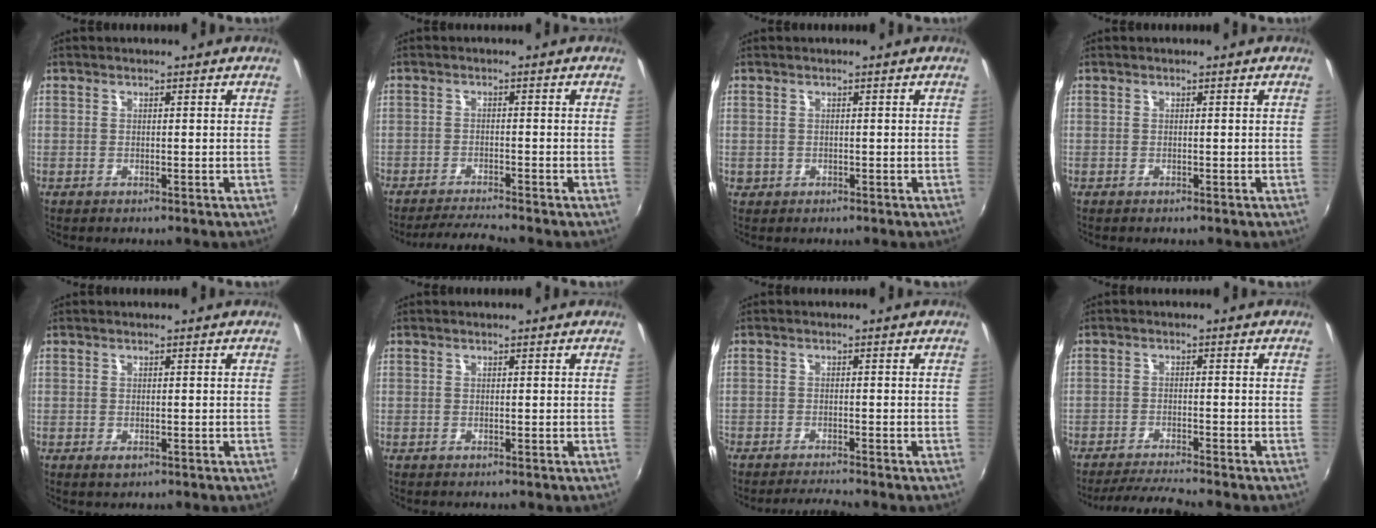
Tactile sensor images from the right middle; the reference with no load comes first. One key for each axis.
{"total": 5.2, "fx": -4.9, "fy": -0.7, "fz": 1.7, "tx": -0.050, "ty": -0.007, "tz": -0.087}
{"total": 1.1, "fx": -0.3, "fy": 1.1, "fz": 0.2, "tx": -0.003, "ty": -0.003, "tz": -0.004}
{"total": 0.0}
{"total": 1.0, "fx": -0.3, "fy": 0.6, "fz": 0.7, "tx": -0.012, "ty": -0.002, "tz": -0.004}
{"total": 0.0}
{"total": 3.7, "fx": -3.4, "fy": -0.7, "fz": 1.0, "tx": -0.033, "ty": -0.004, "tz": -0.062}
{"total": 6.2, "fx": -5.8, "fy": -0.7, "fz": 2.2, "tx": -0.063, "ty": -0.010, "tz": -0.101}